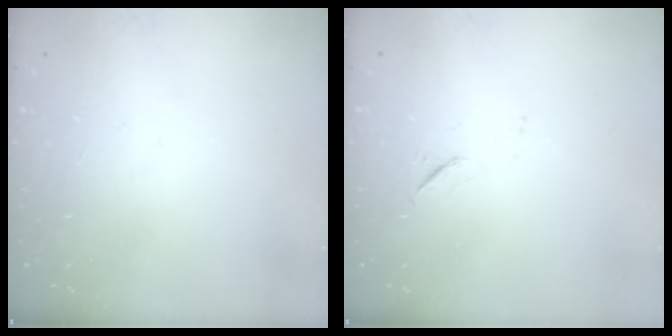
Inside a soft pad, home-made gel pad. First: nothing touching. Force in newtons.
{"total": 5.0, "press": 4.6, "slide": 1.9}